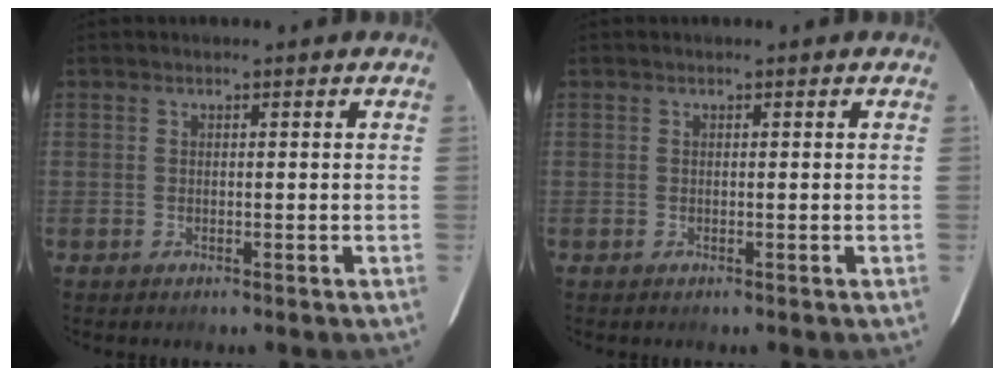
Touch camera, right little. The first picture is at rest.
{"total": 0.0}